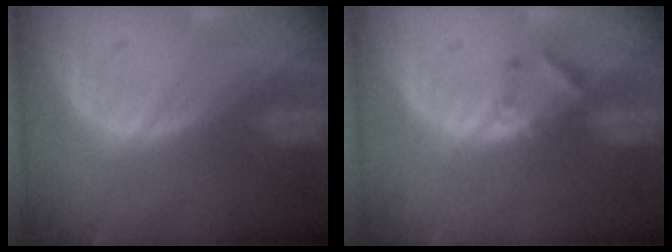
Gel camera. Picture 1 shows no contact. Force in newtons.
{"total": 2.9, "press": 2.6, "slide": 1.1}